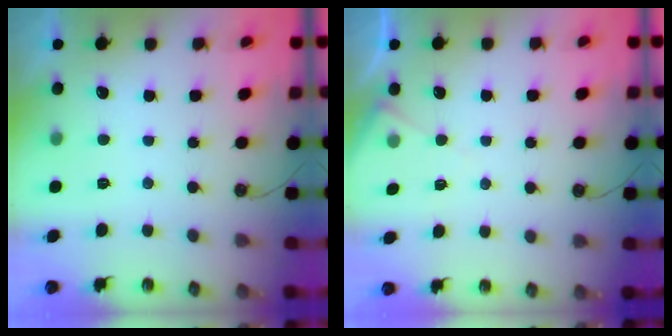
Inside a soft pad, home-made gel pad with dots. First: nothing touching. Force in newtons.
{"total": 5.8, "press": 5.8, "slide": 0.8}